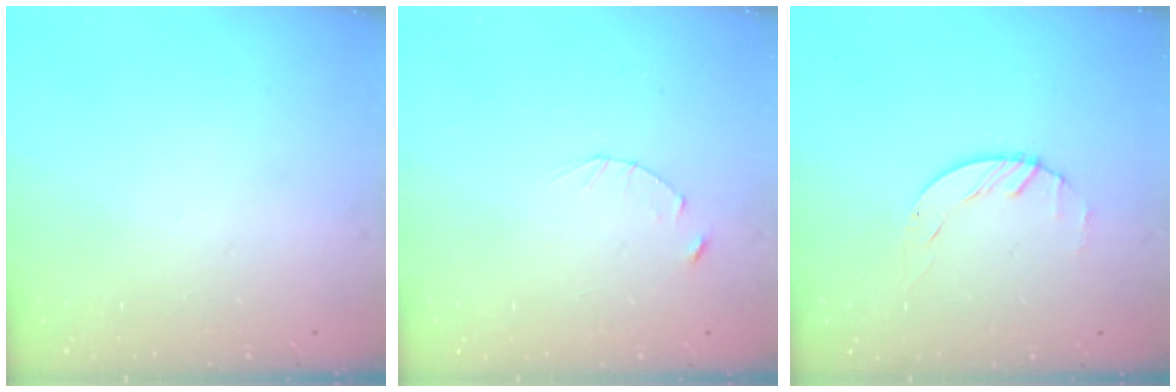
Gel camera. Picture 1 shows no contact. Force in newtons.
{"total": 2.5, "press": 2.4, "slide": 0.3}
{"total": 1.5, "press": 1.5, "slide": 0.2}